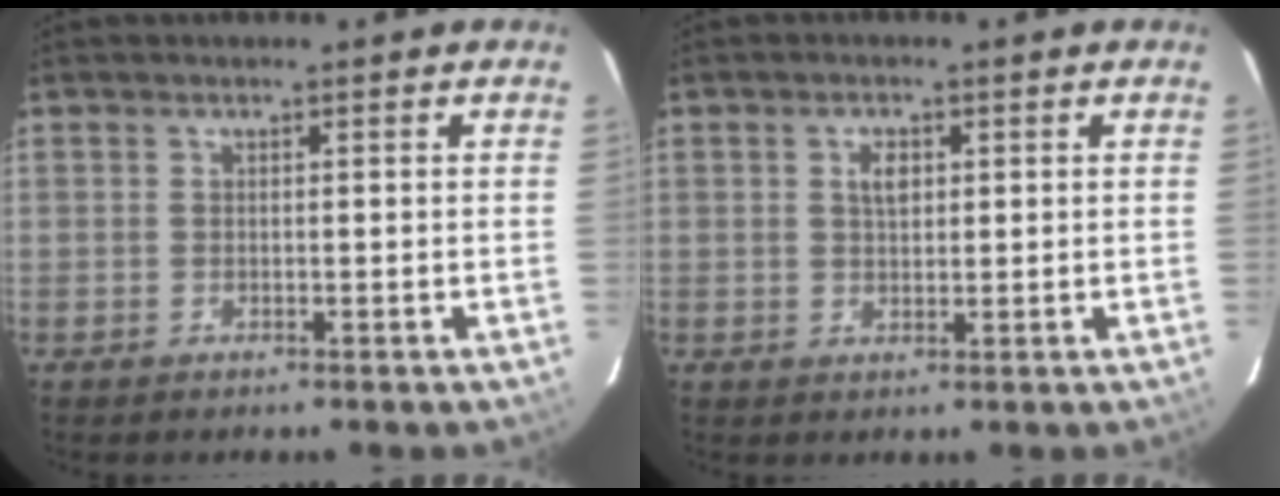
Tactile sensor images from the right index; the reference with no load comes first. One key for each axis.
{"total": 2.9, "fx": 0.9, "fy": 1.7, "fz": 2.1, "tx": -0.036, "ty": 0.006, "tz": 0.017}